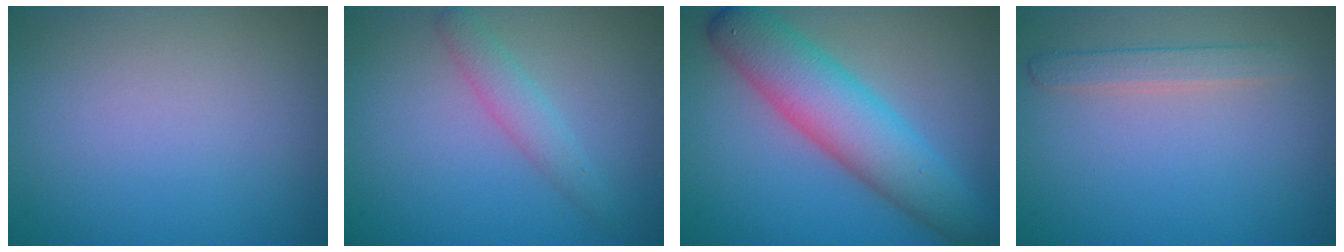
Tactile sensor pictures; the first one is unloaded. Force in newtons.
{"total": 2.1, "press": 2.1, "slide": 0.0}
{"total": 7.5, "press": 7.5, "slide": 0.2}
{"total": 1.8, "press": 1.8, "slide": 0.1}